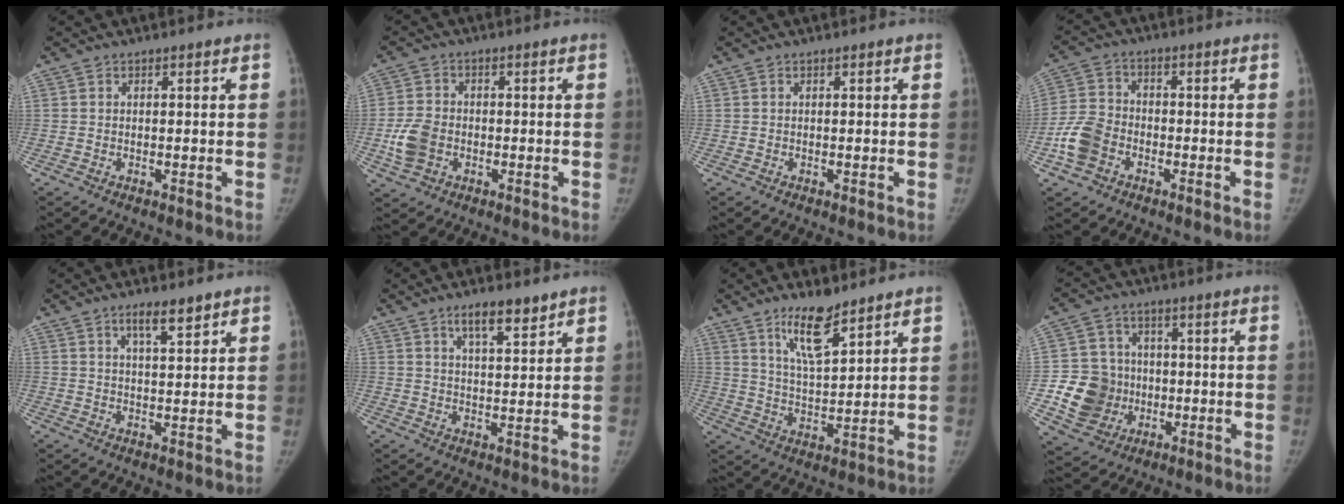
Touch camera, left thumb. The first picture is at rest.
{"total": 6.5, "force": [-1.5, 4.9, 3.9], "torque": [-0.078, 0.007, -0.029]}
{"total": 0.0}
{"total": 7.7, "force": [-3.2, 5.7, 4.0], "torque": [-0.078, 0.019, -0.066]}
{"total": 5.1, "force": [3.7, 1.9, 2.9], "torque": [-0.029, -0.026, 0.060]}
{"total": 6.1, "force": [4.4, 1.7, 3.9], "torque": [-0.053, -0.029, 0.073]}
{"total": 9.4, "force": [6.7, 2.5, 6.1], "torque": [-0.096, -0.052, 0.125]}
{"total": 12.0, "force": [-2.0, 11.0, 4.2], "torque": [-0.042, 0.013, -0.027]}